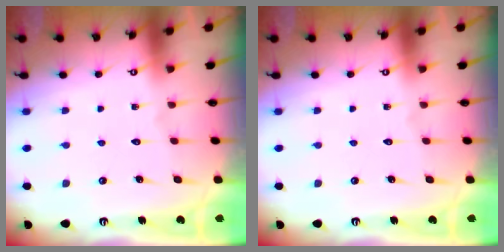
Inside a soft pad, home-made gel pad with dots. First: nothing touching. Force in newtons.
{"total": 0.0}